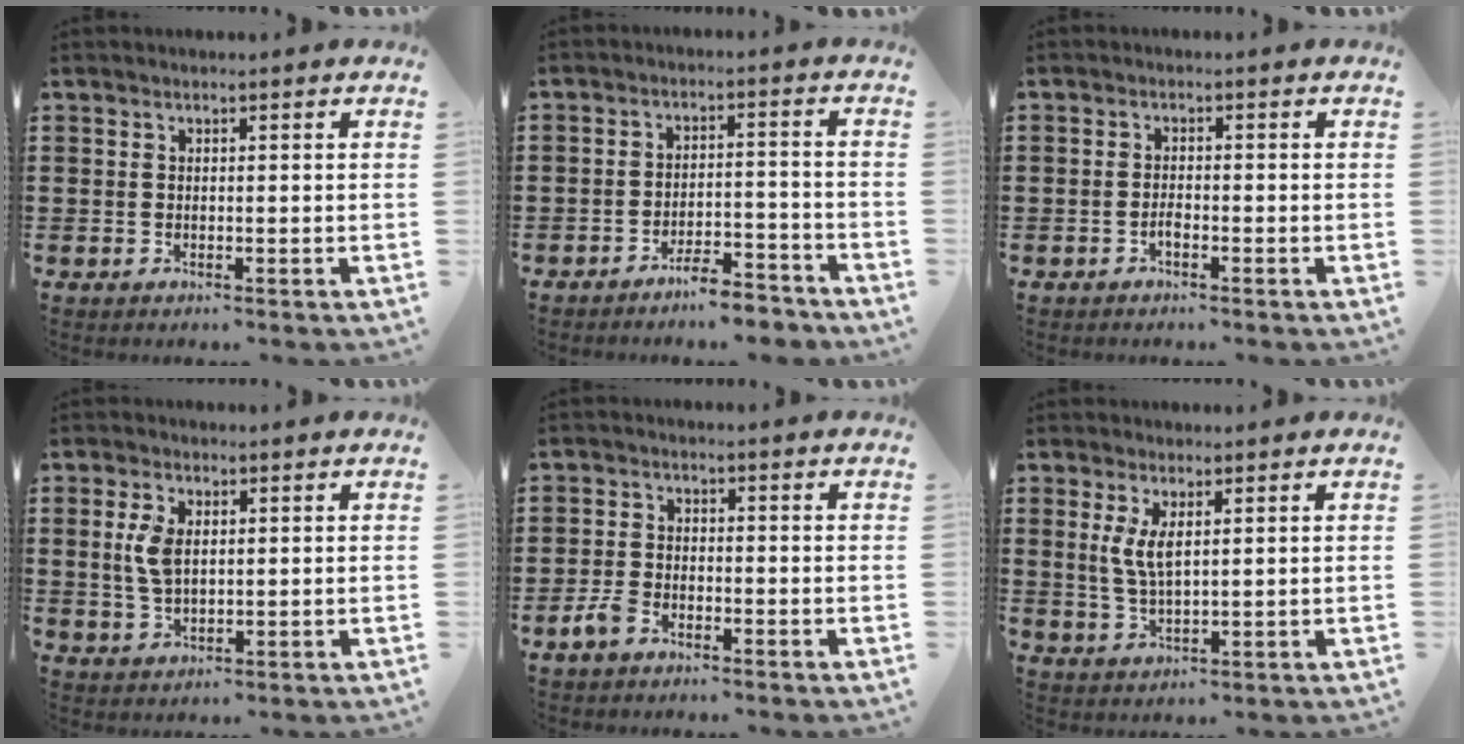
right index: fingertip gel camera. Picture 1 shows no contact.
{"total": 4.8, "force": [-4.6, 0.4, 1.6], "torque": [-0.026, 0.003, -0.088]}
{"total": 1.4, "force": [-0.9, 0.4, 0.9], "torque": [-0.021, -0.003, -0.016]}
{"total": 4.8, "force": [0.8, 2.6, 4.0], "torque": [-0.099, 0.004, 0.009]}
{"total": 3.3, "force": [-2.2, 1.6, 1.8], "torque": [-0.054, -0.001, -0.049]}
{"total": 4.4, "force": [1.5, 1.5, 3.8], "torque": [-0.081, 0.003, 0.026]}